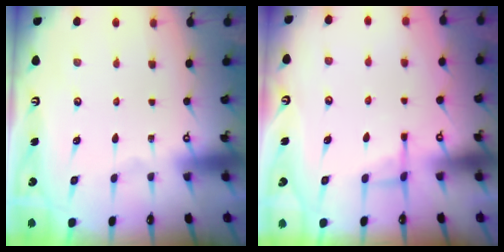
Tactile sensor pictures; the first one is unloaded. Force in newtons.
{"total": 3.8, "press": 3.7, "slide": 0.7}